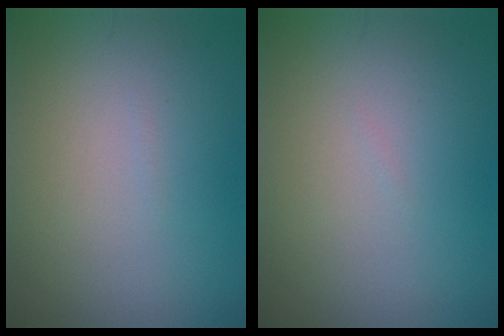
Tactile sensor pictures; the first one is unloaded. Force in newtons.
{"total": 0.0}